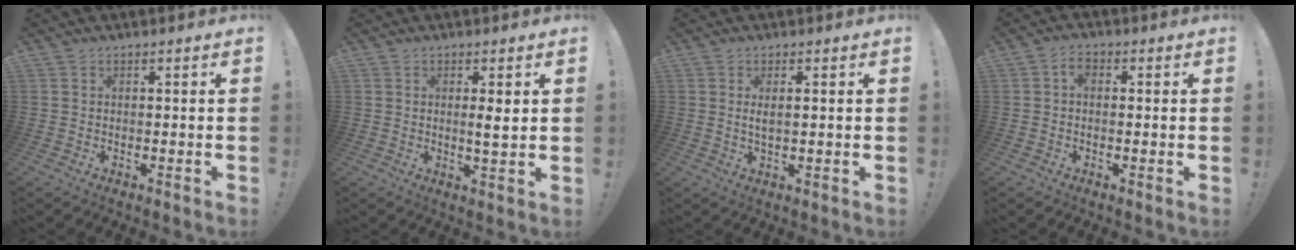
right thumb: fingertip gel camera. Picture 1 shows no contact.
{"total": 3.4, "force": [0.5, 0.1, 3.4], "torque": [-0.055, -0.011, 0.005]}
{"total": 2.7, "force": [0.7, 0.5, 2.6], "torque": [-0.043, -0.007, 0.010]}
{"total": 2.9, "force": [0.2, 1.8, 2.2], "torque": [-0.043, 0.006, 0.003]}